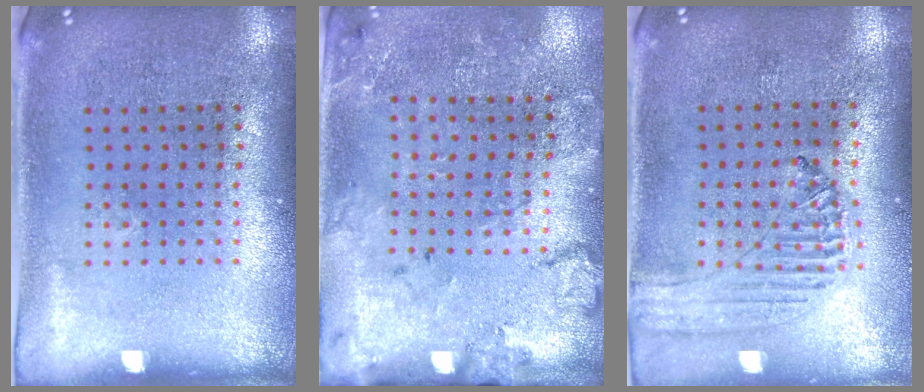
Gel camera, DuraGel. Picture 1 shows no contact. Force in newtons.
{"total": 1.7, "press": 1.6, "slide": 0.8}
{"total": 0.6, "press": 0.6, "slide": 0.1}